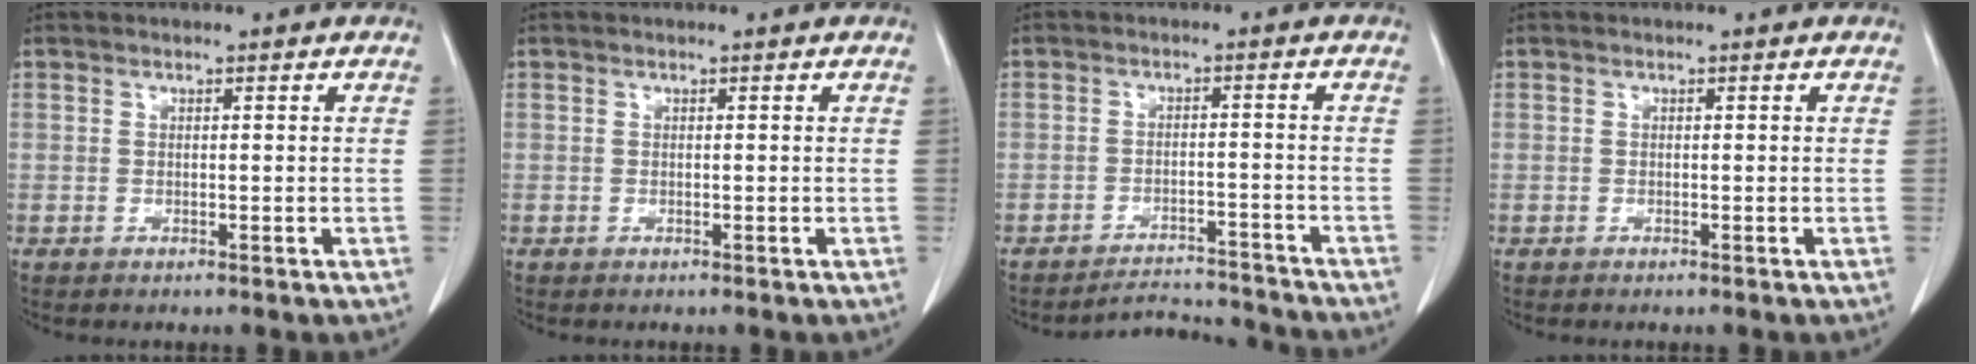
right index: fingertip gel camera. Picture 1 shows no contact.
{"total": 0.0}
{"total": 6.2, "force": [-6.1, 0.6, -0.9], "torque": [0.014, 0.013, -0.092]}
{"total": 0.0}